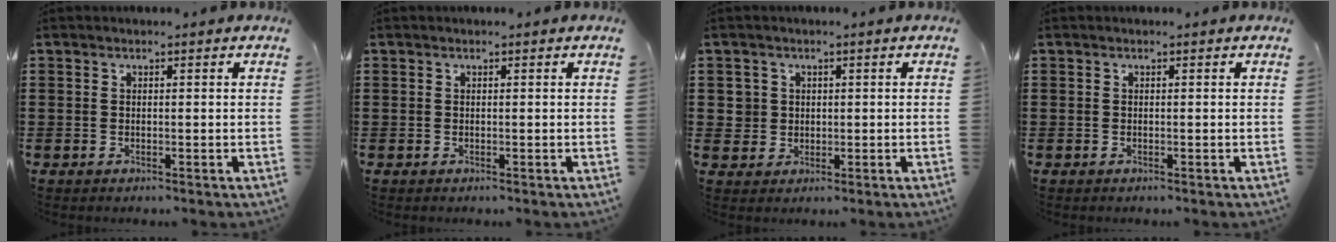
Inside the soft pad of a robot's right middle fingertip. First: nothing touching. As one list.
[{"total": 0.0}, {"total": 3.1, "force": [0.4, 3.1, 0.5], "torque": [-0.025, 0.011, 0.004]}, {"total": 0.0}]